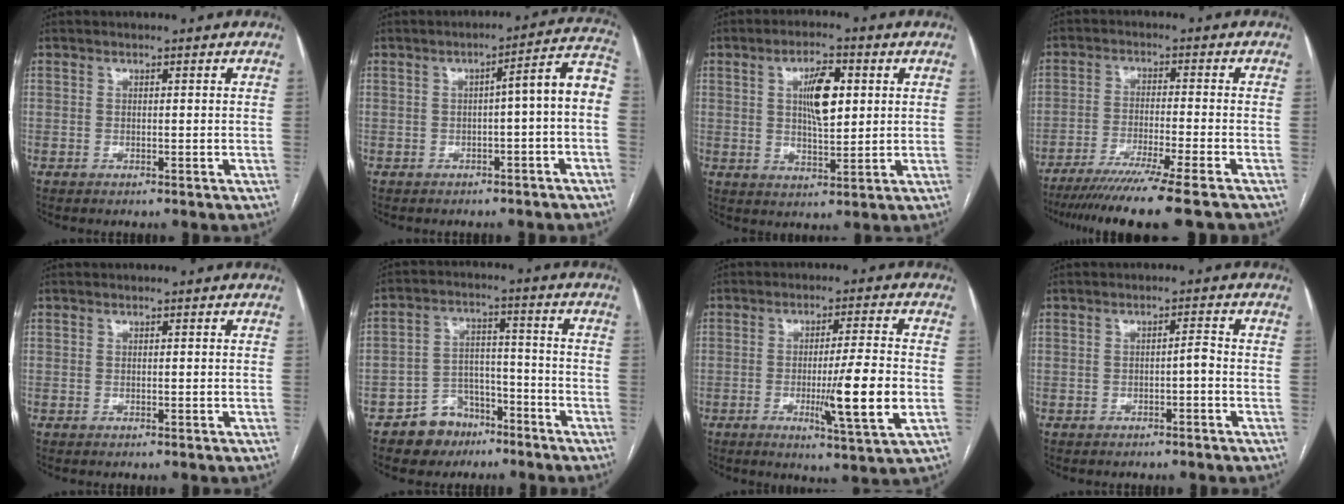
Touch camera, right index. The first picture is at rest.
{"total": 7.2, "force": [-1.5, 0.6, 7.0], "torque": [-0.081, 0.033, -0.023]}
{"total": 7.3, "force": [1.8, 2.3, 6.7], "torque": [-0.117, 0.006, 0.034]}
{"total": 15.5, "force": [-12.8, -1.3, 8.6], "torque": [-0.125, -0.049, -0.199]}
{"total": 0.0}
{"total": 7.8, "force": [-5.3, 5.4, 1.7], "torque": [-0.024, 0.020, -0.084]}
{"total": 10.3, "force": [-2.1, -0.4, 10.1], "torque": [-0.156, -0.021, -0.037]}
{"total": 1.6, "force": [-0.6, 0.2, 1.5], "torque": [-0.021, 0.003, -0.011]}